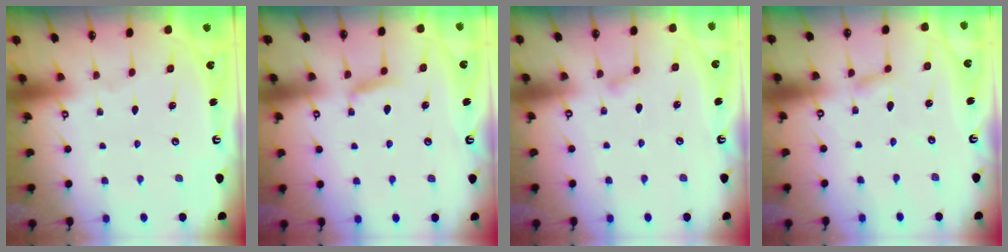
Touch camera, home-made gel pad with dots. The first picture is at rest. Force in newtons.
{"total": 5.7, "press": 5.6, "slide": 0.8}
{"total": 5.2, "press": 5.2, "slide": 0.4}
{"total": 2.1, "press": 2.1, "slide": 0.2}